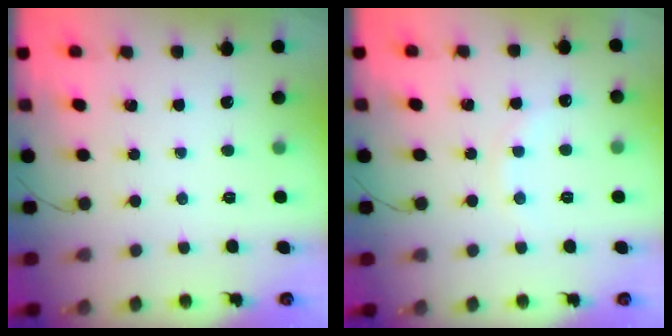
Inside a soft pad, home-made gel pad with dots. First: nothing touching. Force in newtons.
{"total": 4.5, "press": 4.3, "slide": 1.3}